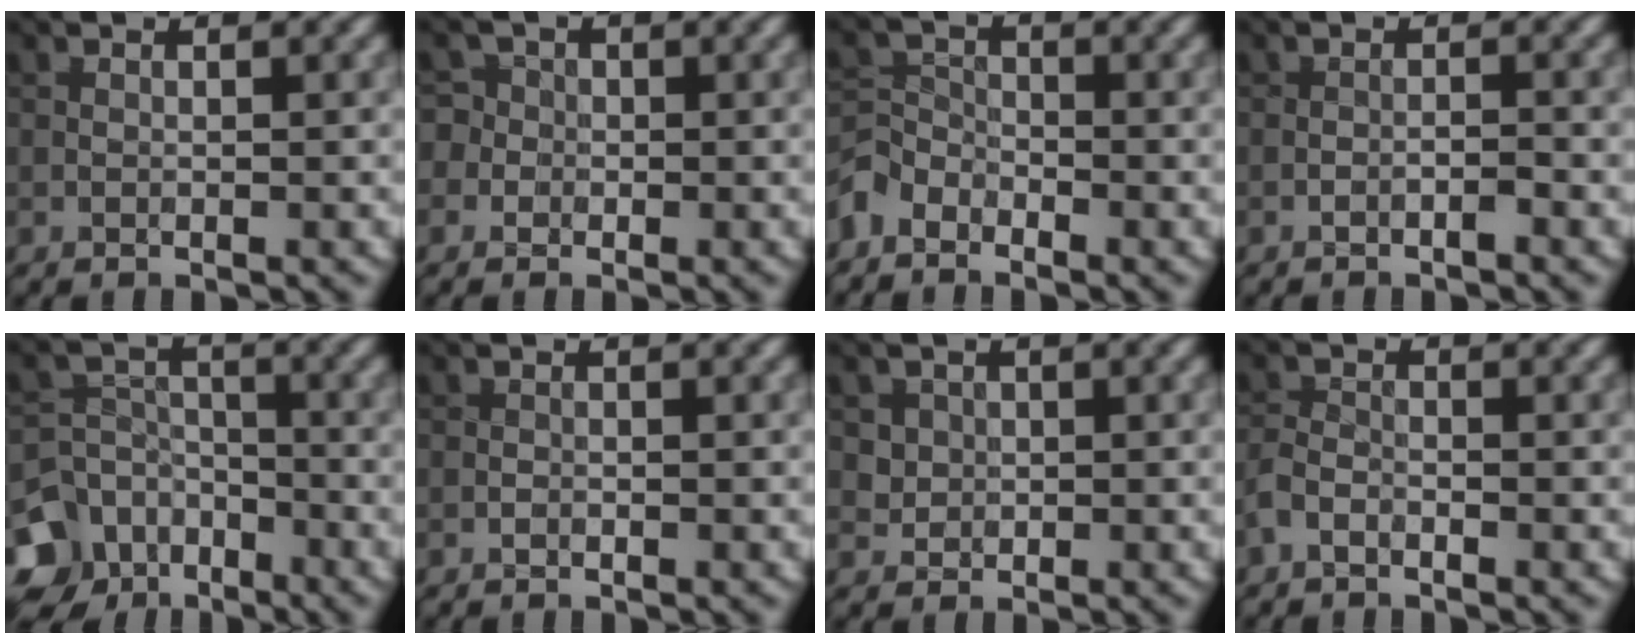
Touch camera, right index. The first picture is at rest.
{"total": 5.0, "force": [-0.3, 4.8, 1.4], "torque": [-0.016, 0.029, -0.040]}
{"total": 2.7, "force": [-2.2, 1.5, 0.4], "torque": [-0.010, 0.004, -0.058]}
{"total": 0.6, "force": [-0.4, -0.1, 0.4], "torque": [-0.007, 0.002, -0.006]}
{"total": 10.5, "force": [-6.8, 7.6, 2.5], "torque": [-0.045, -0.027, -0.129]}
{"total": 0.0}
{"total": 2.1, "force": [0.7, 1.9, 0.6], "torque": [-0.010, -0.004, 0.031]}
{"total": 1.8, "force": [-1.3, 0.9, 0.8], "torque": [-0.017, 0.001, -0.034]}